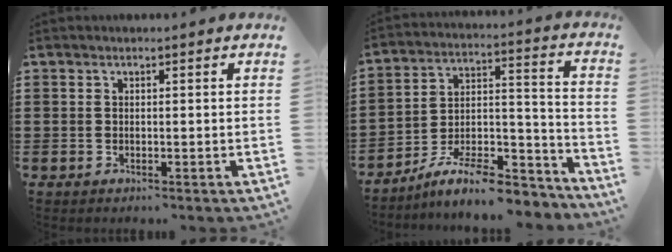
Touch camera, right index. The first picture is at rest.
{"total": 10.5, "force": [-8.8, 2.5, 5.2], "torque": [-0.076, 0.029, -0.165]}